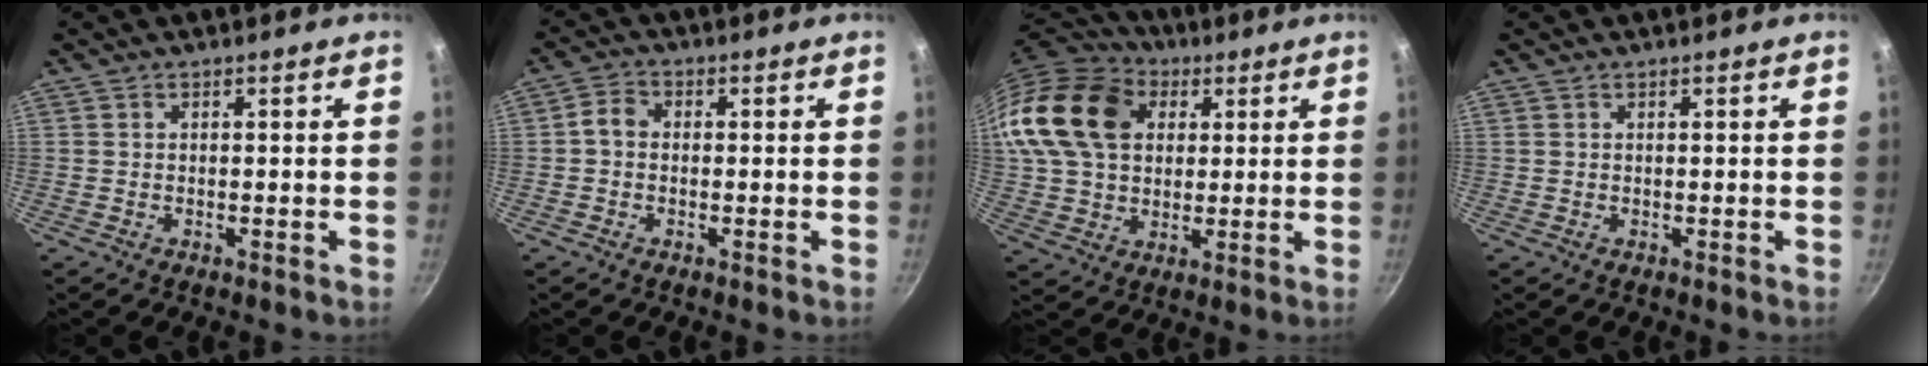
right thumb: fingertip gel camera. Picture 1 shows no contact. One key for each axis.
{"total": 2.8, "fx": -0.3, "fy": 2.3, "fz": 1.6, "tx": -0.032, "ty": 0.012, "tz": -0.016}
{"total": 20.0, "fx": 6.1, "fy": 14.7, "fz": 12.2, "tx": -0.219, "ty": 0.014, "tz": 0.105}
{"total": 0.0}